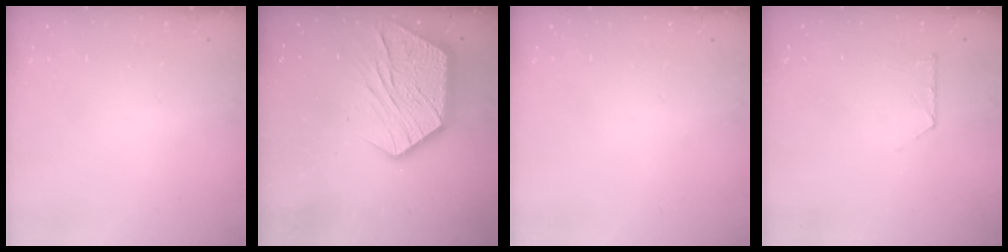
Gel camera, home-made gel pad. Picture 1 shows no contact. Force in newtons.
{"total": 19.2, "press": 19.1, "slide": 1.5}
{"total": 0.0}
{"total": 4.4, "press": 4.4, "slide": 0.5}